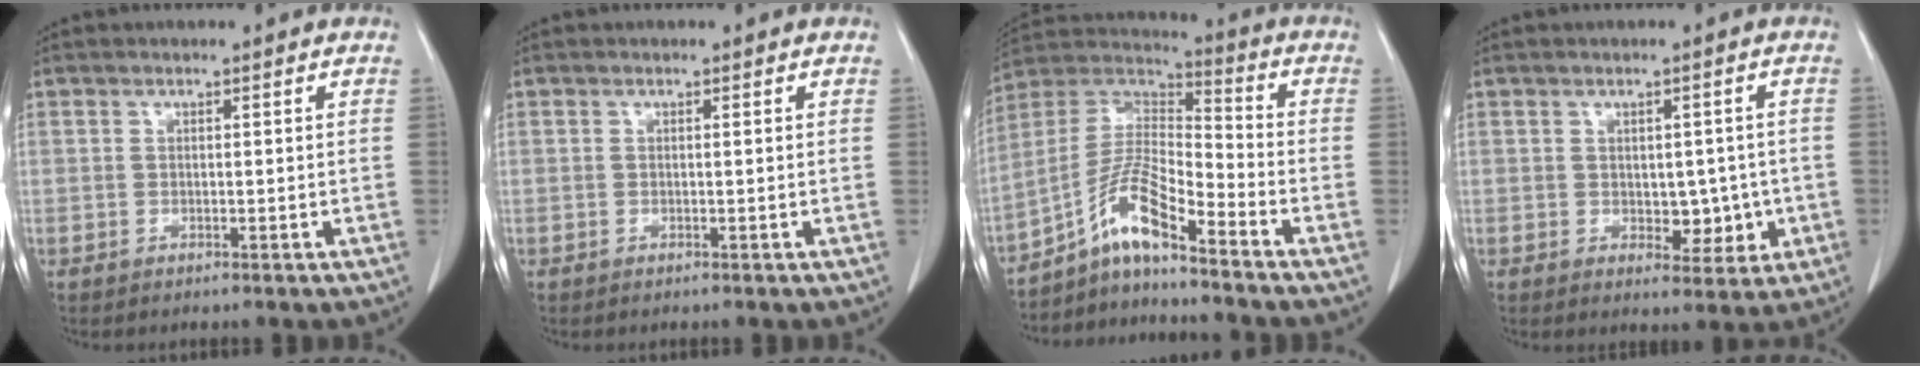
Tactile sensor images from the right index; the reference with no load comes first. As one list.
[{"total": 0.0}, {"total": 9.8, "force": [-6.9, 0.7, 7.0], "torque": [-0.148, 0.017, -0.130]}, {"total": 5.0, "force": [-0.6, 3.0, 4.0], "torque": [-0.041, 0.004, 0.002]}]